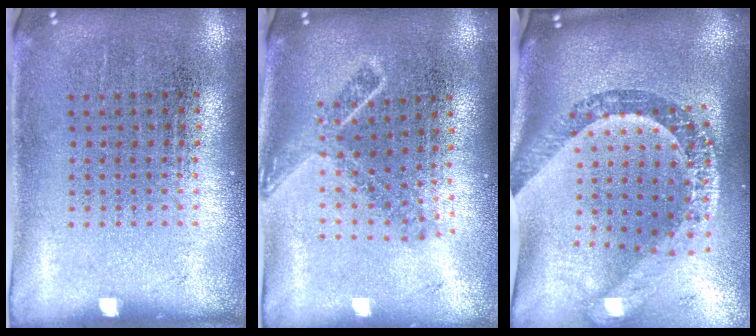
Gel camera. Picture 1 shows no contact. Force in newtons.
{"total": 1.8, "press": 1.3, "slide": 1.2}
{"total": 3.6, "press": 2.6, "slide": 2.5}